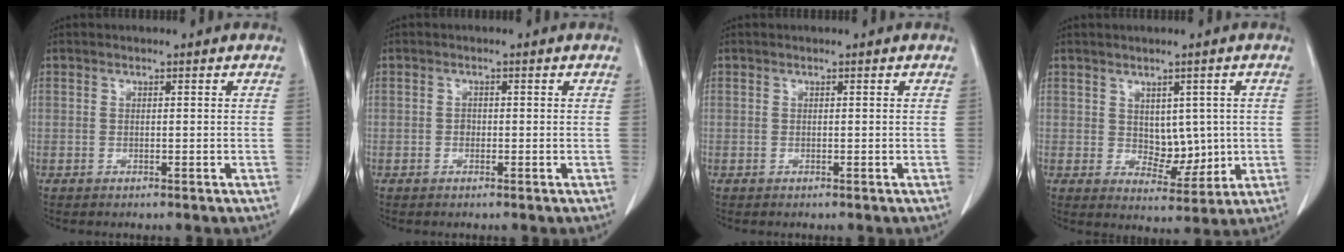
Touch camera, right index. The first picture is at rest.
{"total": 0.8, "force": [-0.2, 0.7, 0.4], "torque": [-0.003, 0.004, -0.005]}
{"total": 0.0}
{"total": 5.8, "force": [0.5, 3.7, 4.4], "torque": [-0.058, -0.003, 0.024]}